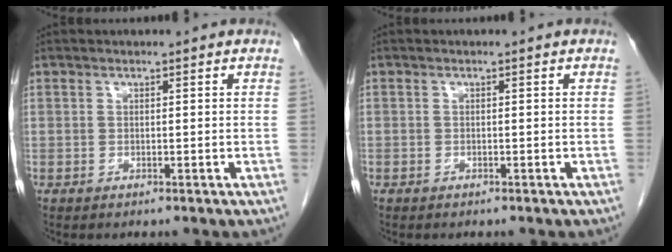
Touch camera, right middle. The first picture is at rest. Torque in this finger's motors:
{"motor_torque": [1.07, -1.07, -0.22, -0.21]}